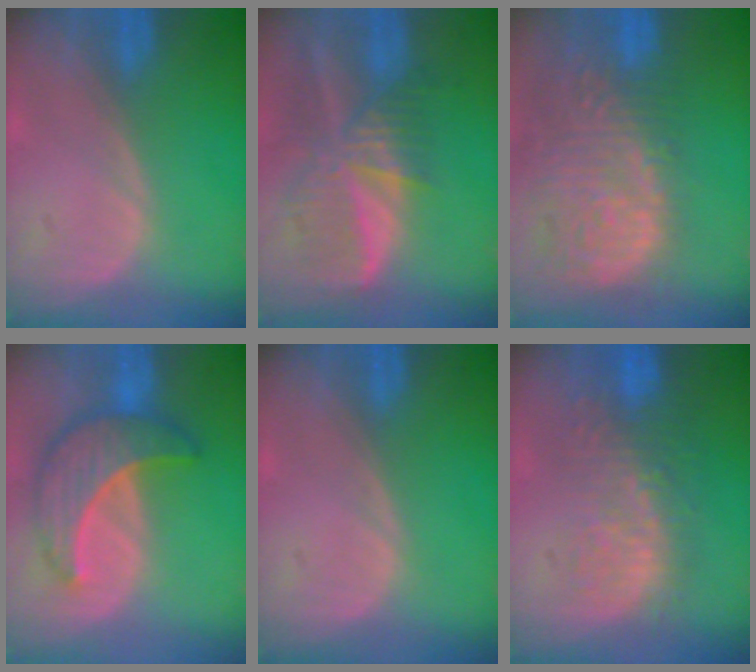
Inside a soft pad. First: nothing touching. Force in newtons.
{"total": 9.2, "press": 7.9, "slide": 4.7}
{"total": 14.9, "press": 12.3, "slide": 8.3}
{"total": 8.4, "press": 8.4, "slide": 0.7}
{"total": 0.0}
{"total": 11.0, "press": 9.6, "slide": 5.5}